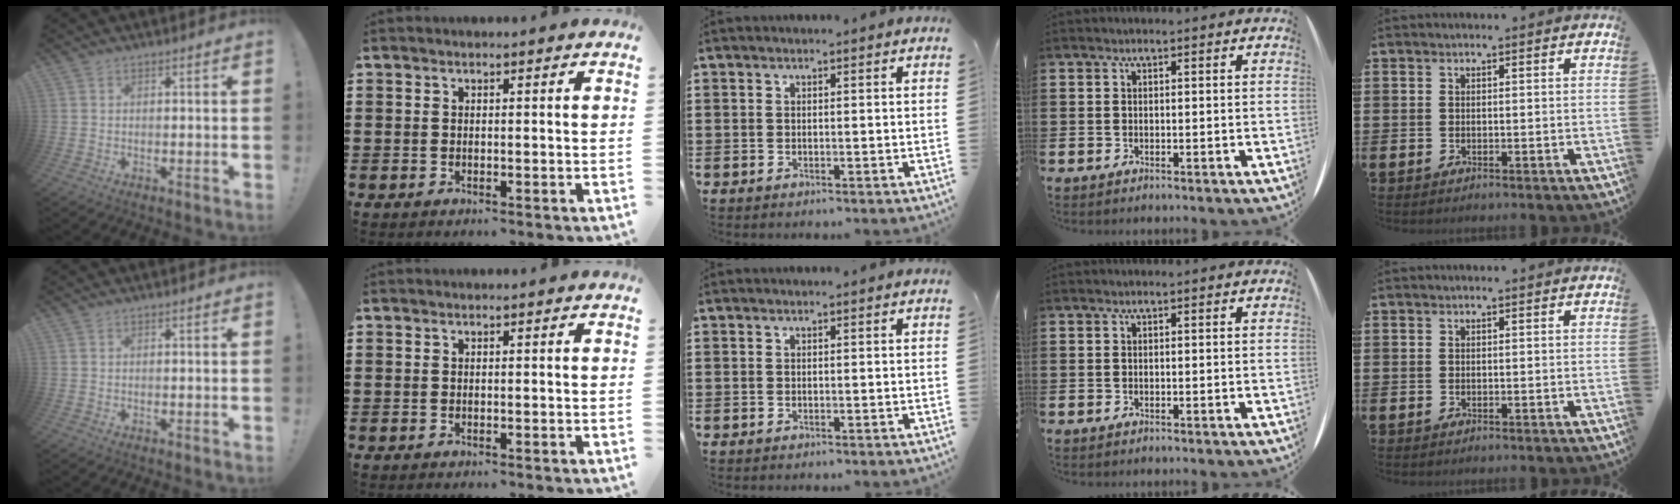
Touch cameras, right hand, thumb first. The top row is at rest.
{}